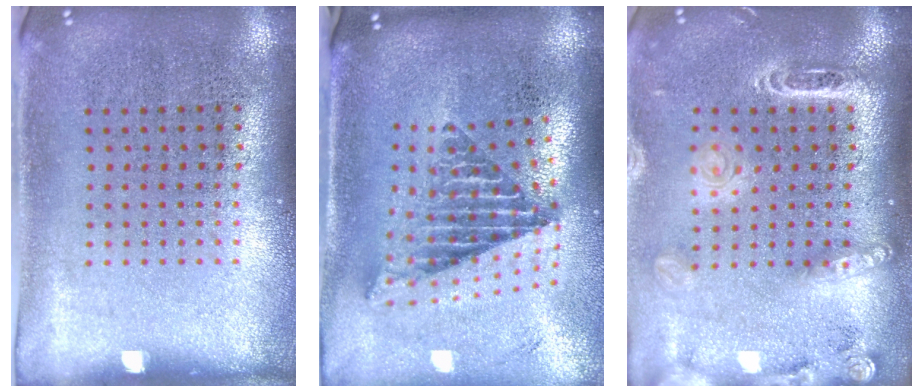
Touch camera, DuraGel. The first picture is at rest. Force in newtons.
{"total": 2.4, "press": 1.6, "slide": 1.9}
{"total": 2.3, "press": 1.9, "slide": 1.3}